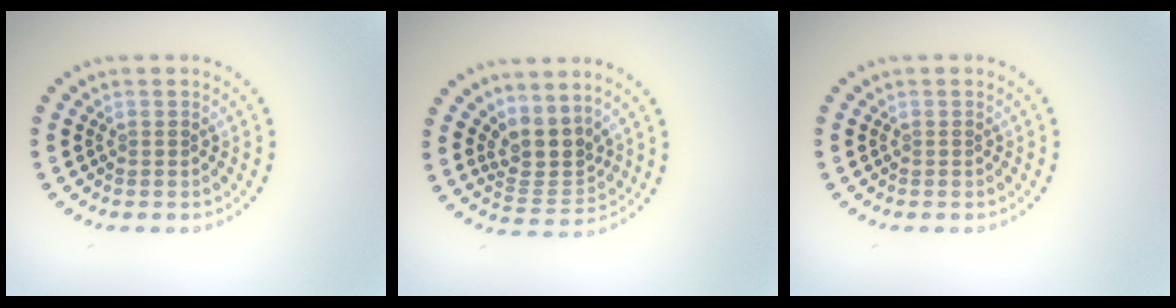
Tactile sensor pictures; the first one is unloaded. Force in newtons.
{"total": 3.3, "press": 2.5, "slide": 2.1}
{"total": 0.0}